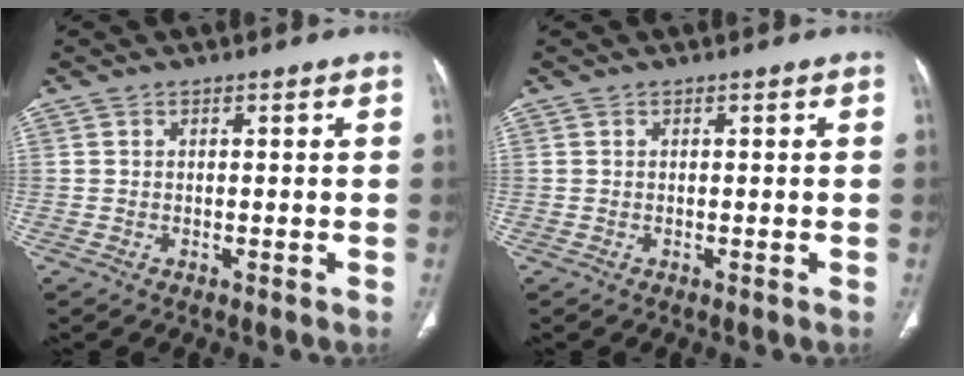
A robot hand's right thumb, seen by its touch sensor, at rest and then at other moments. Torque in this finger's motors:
{"motor_torque": [1.95, 1.95, 0.01, 0.00, 0.00]}